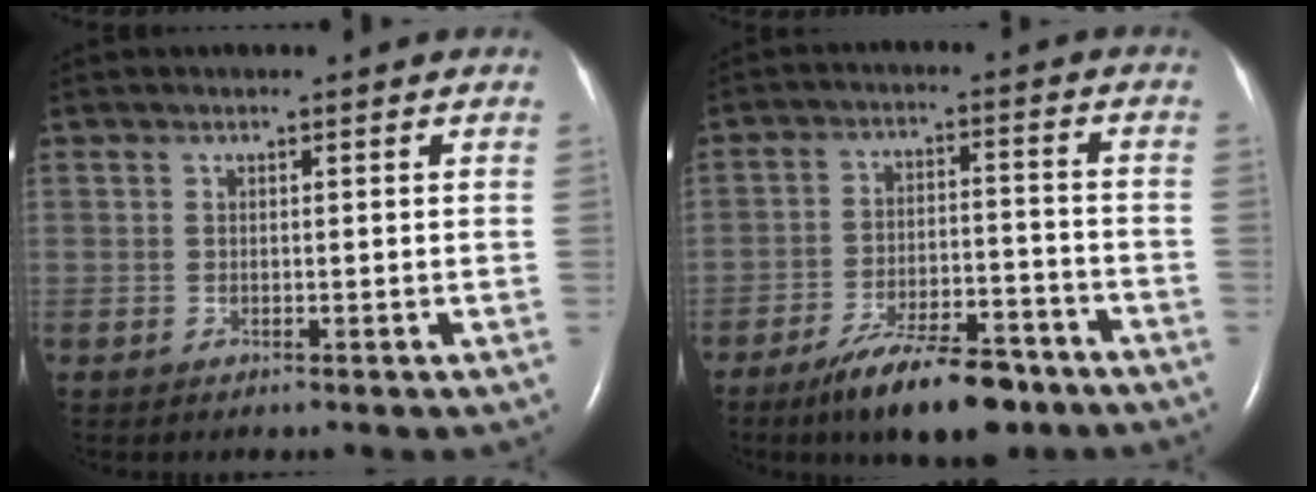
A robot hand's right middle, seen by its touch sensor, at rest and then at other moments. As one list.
[{"total": 12.2, "force": [-9.0, 3.4, 7.4], "torque": [-0.122, -0.006, -0.148]}]